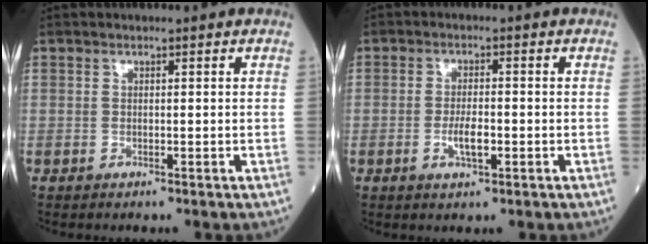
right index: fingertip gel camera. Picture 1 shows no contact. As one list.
[{"total": 3.5, "force": [-1.1, 1.0, 3.2], "torque": [-0.062, 0.001, -0.016]}]